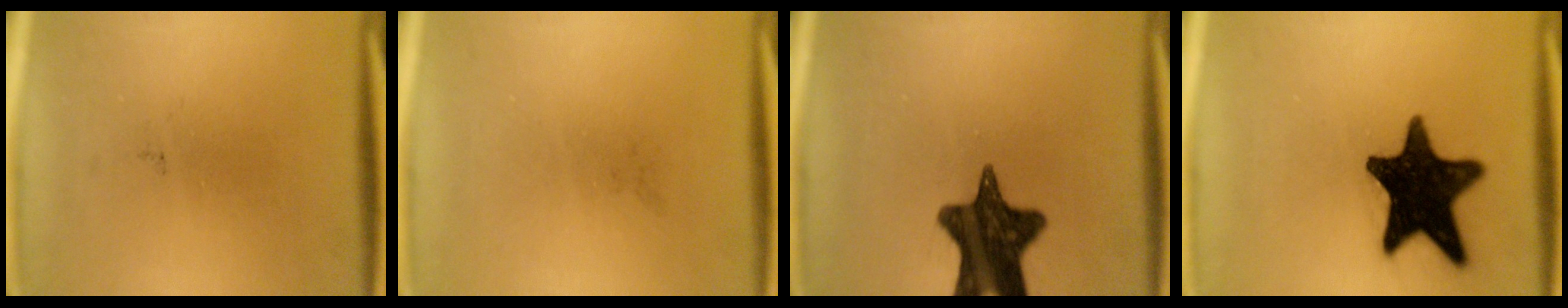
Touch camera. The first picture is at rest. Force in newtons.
{"total": 0.0}
{"total": 14.2}
{"total": 17.2}